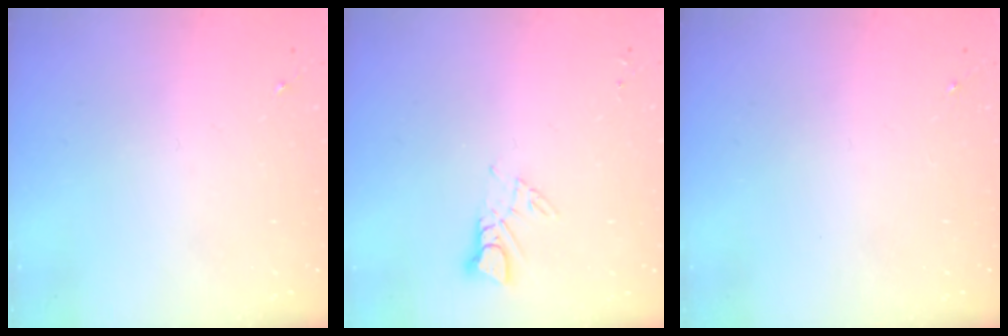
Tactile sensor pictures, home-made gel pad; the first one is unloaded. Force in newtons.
{"total": 3.8, "press": 3.8, "slide": 0.2}
{"total": 0.0}